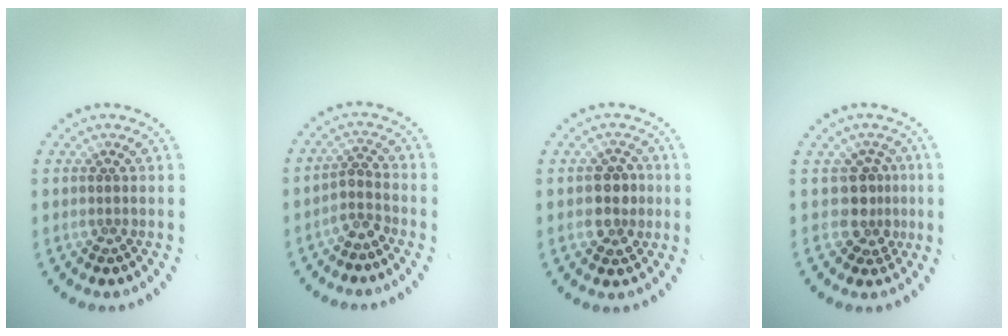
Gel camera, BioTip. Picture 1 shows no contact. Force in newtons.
{"total": 2.0, "press": 1.4, "slide": 1.4}
{"total": 2.9, "press": 2.8, "slide": 0.5}
{"total": 2.6, "press": 1.9, "slide": 1.7}